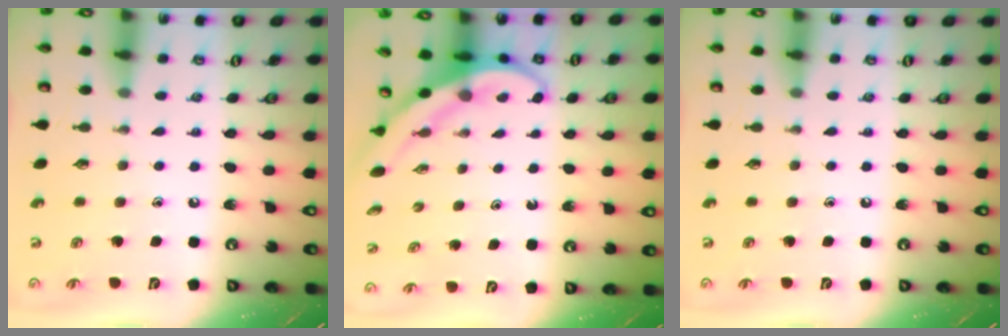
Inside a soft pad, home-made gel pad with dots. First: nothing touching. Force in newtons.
{"total": 3.9, "press": 3.9, "slide": 0.6}
{"total": 0.0}